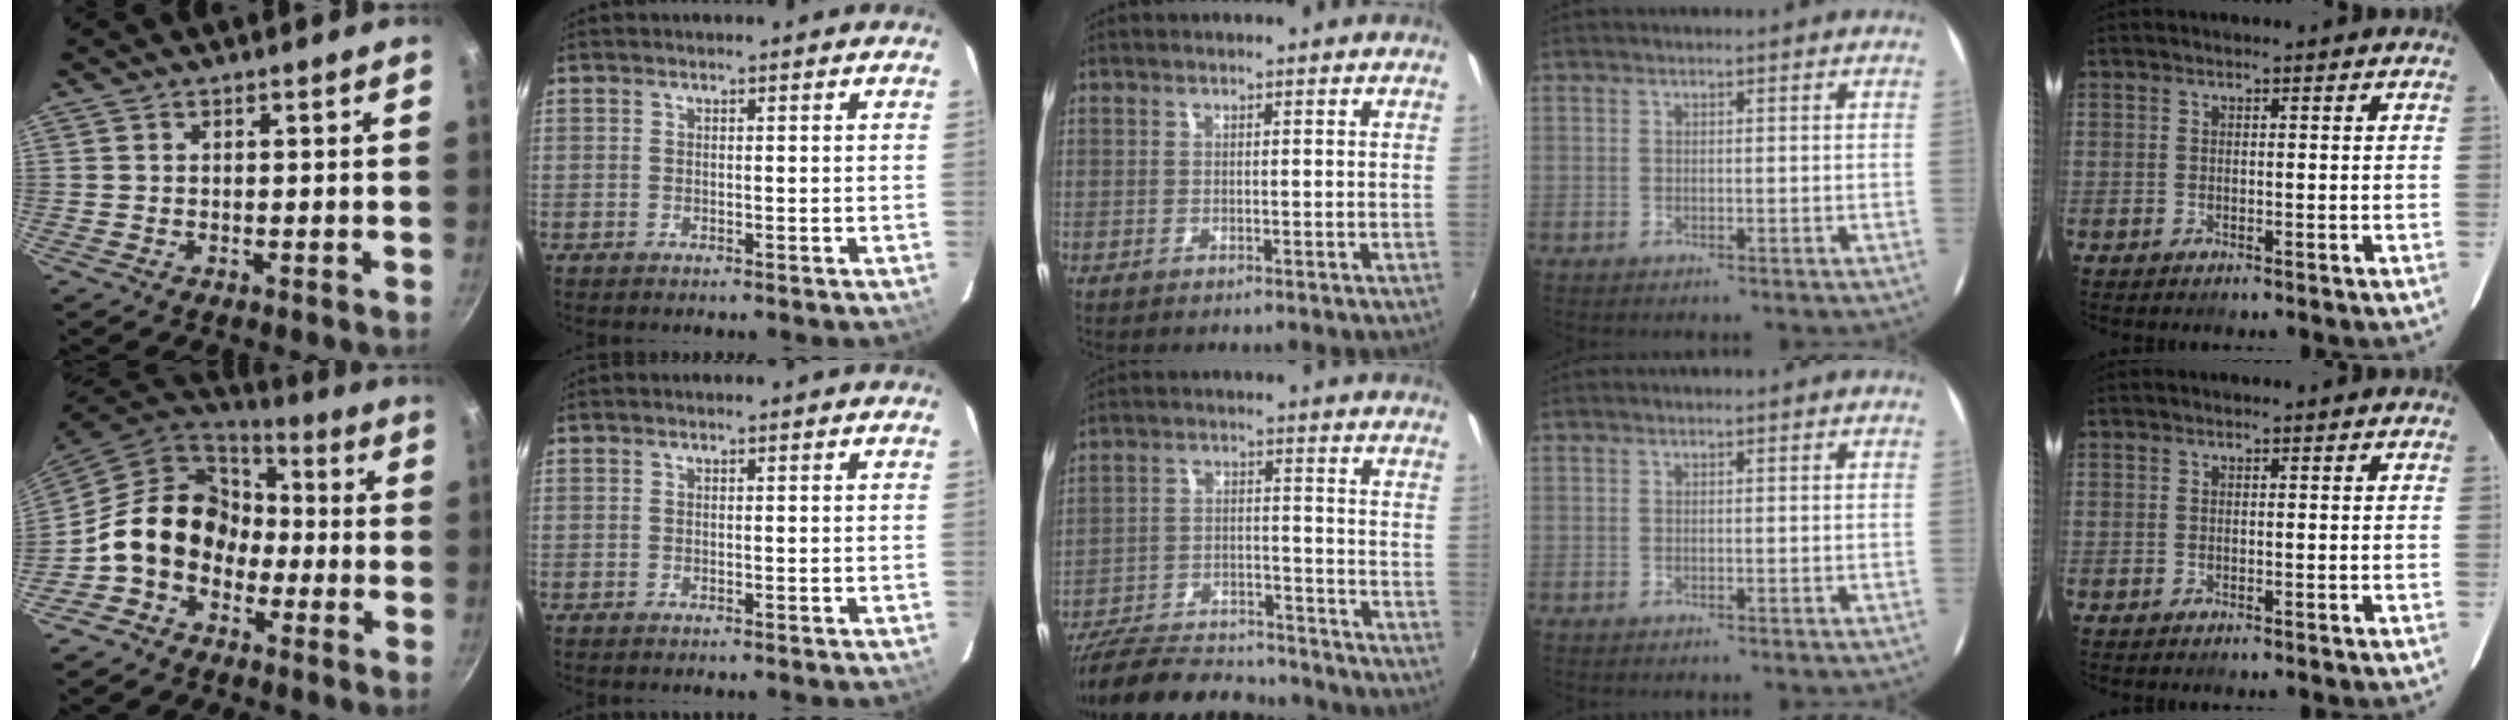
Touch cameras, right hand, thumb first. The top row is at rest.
{"thumb": {"total": 14.5, "force": [-3.1, 11.8, 7.9], "torque": [-0.100, 0.058, -0.073]}, "middle": {"total": 19.9, "force": [-17.3, 5.7, 7.8], "torque": [-0.166, -0.014, -0.261]}}